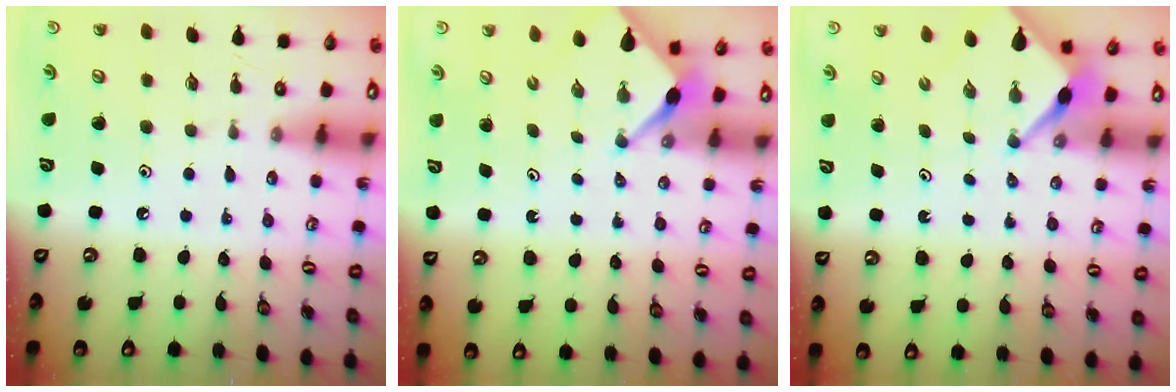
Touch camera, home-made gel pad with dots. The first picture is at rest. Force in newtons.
{"total": 2.5, "press": 2.5, "slide": 0.2}
{"total": 2.9, "press": 2.9, "slide": 0.4}